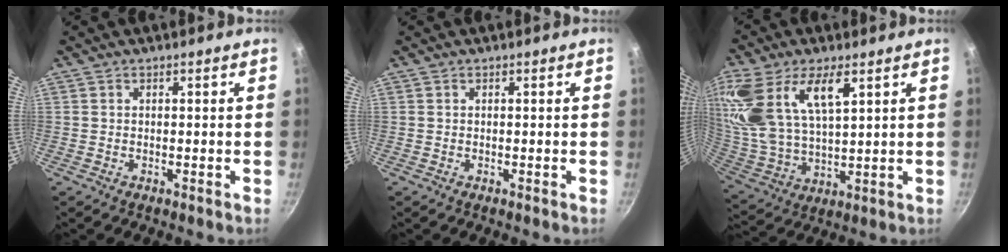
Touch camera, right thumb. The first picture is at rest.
{"total": 0.0}
{"total": 21.2, "force": [9.9, 10.5, 15.5], "torque": [-0.323, -0.009, 0.203]}